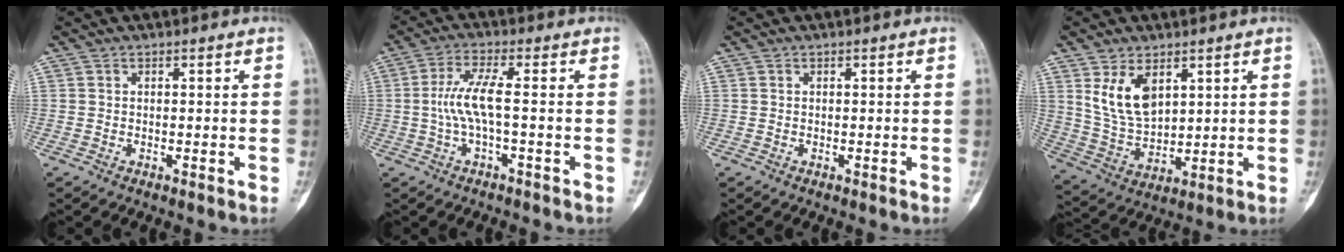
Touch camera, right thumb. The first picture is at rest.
{"total": 6.2, "force": [-0.5, 1.0, 6.1], "torque": [-0.145, 0.017, -0.017]}
{"total": 0.0}
{"total": 10.1, "force": [4.5, 5.9, 6.9], "torque": [-0.114, -0.022, 0.105]}